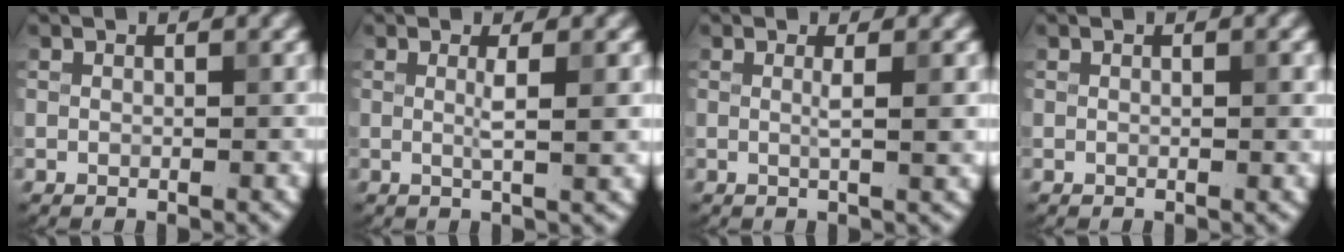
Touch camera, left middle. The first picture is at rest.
{"total": 2.3, "force": [0.3, 0.4, 2.2], "torque": [-0.038, -0.001, 0.001]}
{"total": 2.0, "force": [0.2, 0.4, 1.9], "torque": [-0.030, 0.000, -0.001]}
{"total": 0.7, "force": [0.1, 0.1, 0.6], "torque": [-0.008, -0.002, 0.001]}